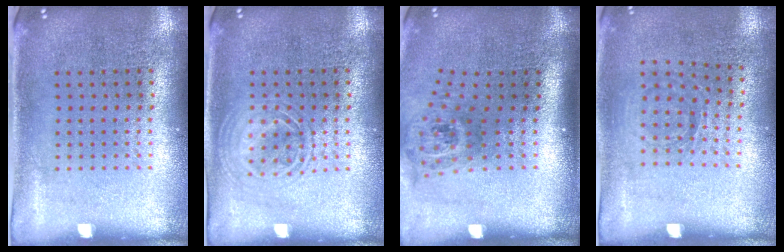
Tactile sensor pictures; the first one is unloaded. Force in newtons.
{"total": 1.2, "press": 1.2, "slide": 0.2}
{"total": 2.0, "press": 1.4, "slide": 1.5}
{"total": 0.9, "press": 0.8, "slide": 0.4}